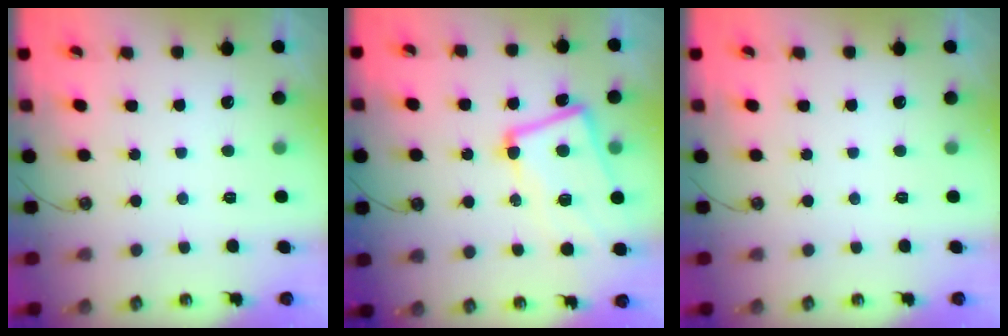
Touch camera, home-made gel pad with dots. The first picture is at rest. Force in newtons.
{"total": 8.2, "press": 8.0, "slide": 1.8}
{"total": 0.0}